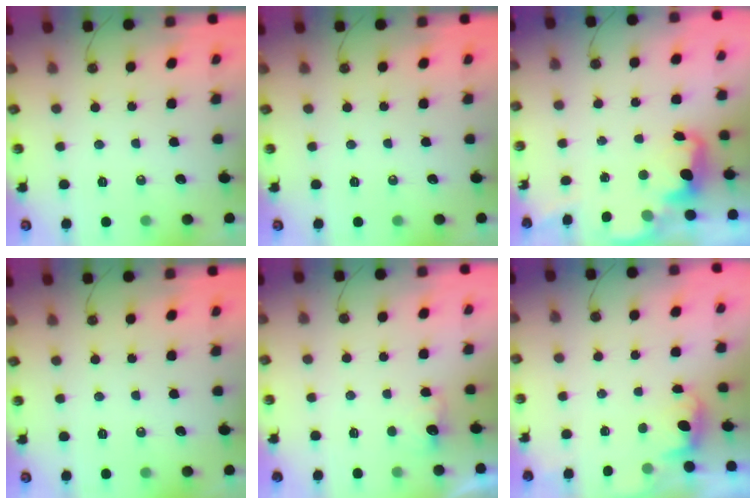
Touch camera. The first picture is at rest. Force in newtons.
{"total": 0.0}
{"total": 2.3, "press": 2.2, "slide": 0.7}
{"total": 0.0}
{"total": 2.8, "press": 2.7, "slide": 0.9}
{"total": 0.7, "press": 0.1, "slide": 0.7}